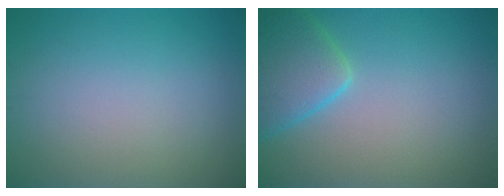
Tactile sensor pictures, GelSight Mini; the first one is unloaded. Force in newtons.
{"total": 5.0, "press": 5.0, "slide": 0.4}